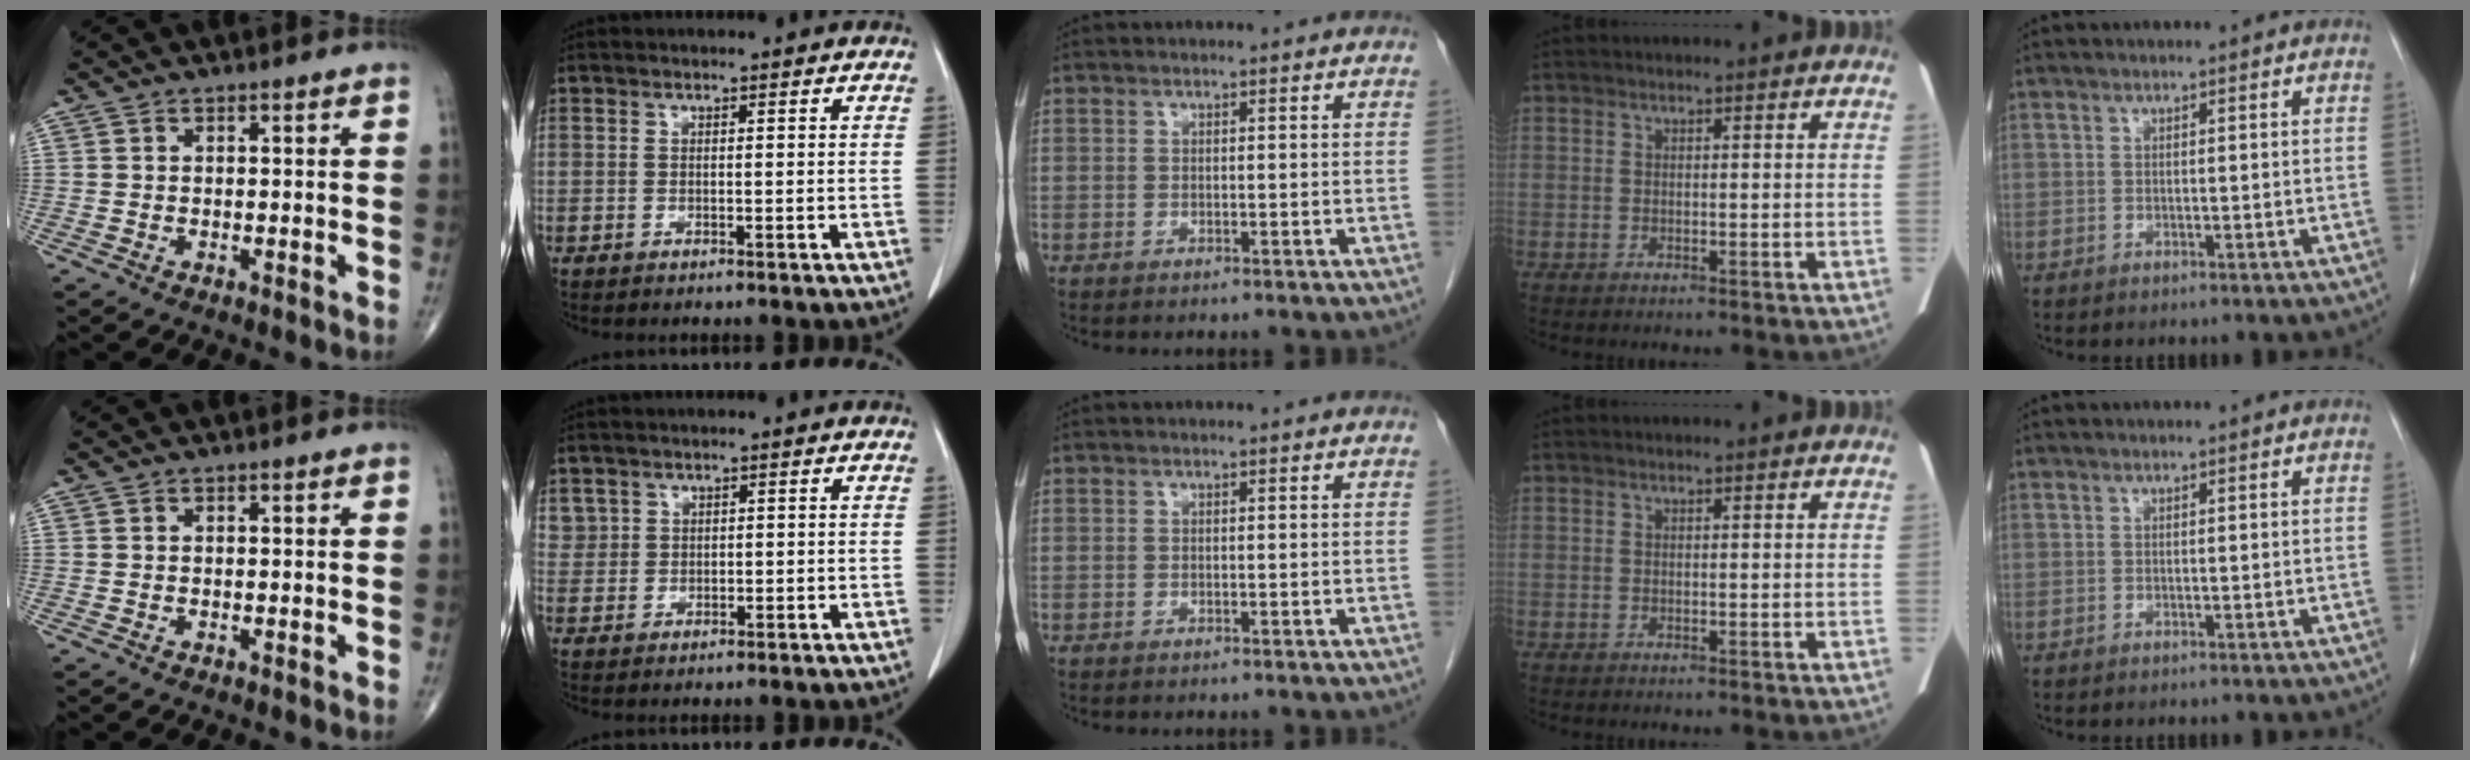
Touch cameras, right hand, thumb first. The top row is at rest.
{"index": {"total": 2.4, "force": [1.2, 2.0, 0.0], "torque": [0.012, 0.004, 0.019]}}